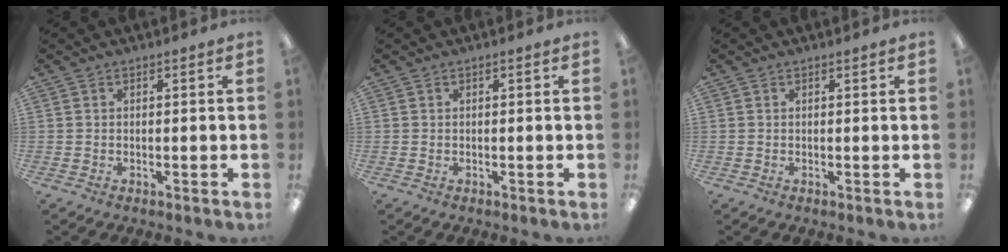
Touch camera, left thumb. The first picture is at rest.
{"total": 0.0}
{"total": 0.0}